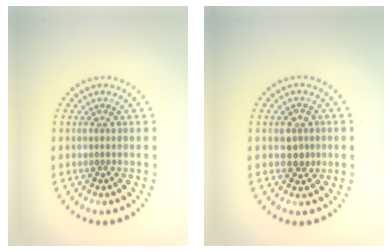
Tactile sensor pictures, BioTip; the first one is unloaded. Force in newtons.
{"total": 2.1, "press": 2.0, "slide": 0.4}